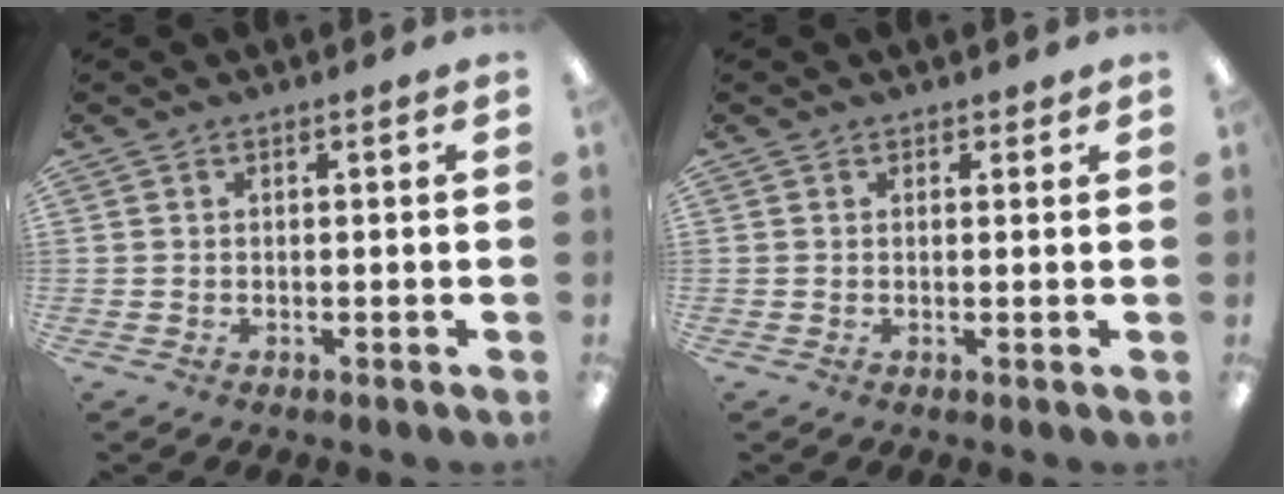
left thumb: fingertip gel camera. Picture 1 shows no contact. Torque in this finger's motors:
{"motor_torque": [-0.20, -0.07, -0.30, 0.08, -0.01]}